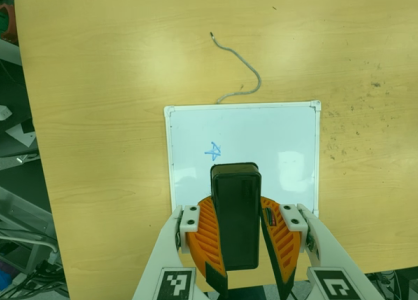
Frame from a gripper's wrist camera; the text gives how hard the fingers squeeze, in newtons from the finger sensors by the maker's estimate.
{"total": 10.5, "left": 9.6, "right": 11.4}